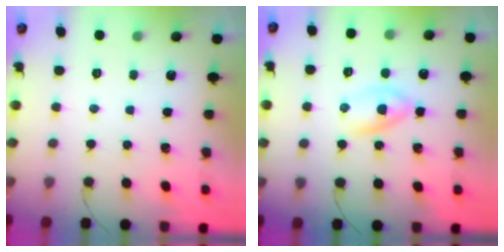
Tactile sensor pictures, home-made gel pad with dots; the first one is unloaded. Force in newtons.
{"total": 3.0, "press": 2.7, "slide": 1.4}